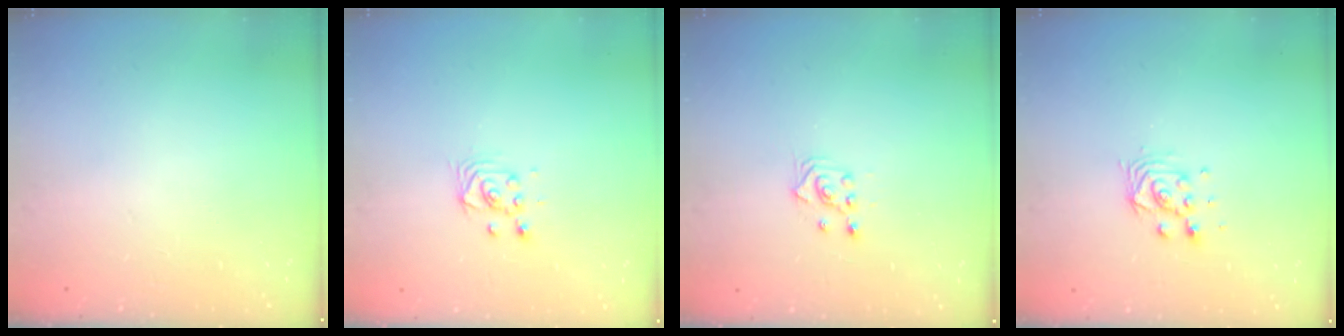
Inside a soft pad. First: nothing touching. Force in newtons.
{"total": 3.3, "press": 3.3, "slide": 0.4}
{"total": 2.9, "press": 2.9, "slide": 0.2}
{"total": 5.9, "press": 5.9, "slide": 0.5}